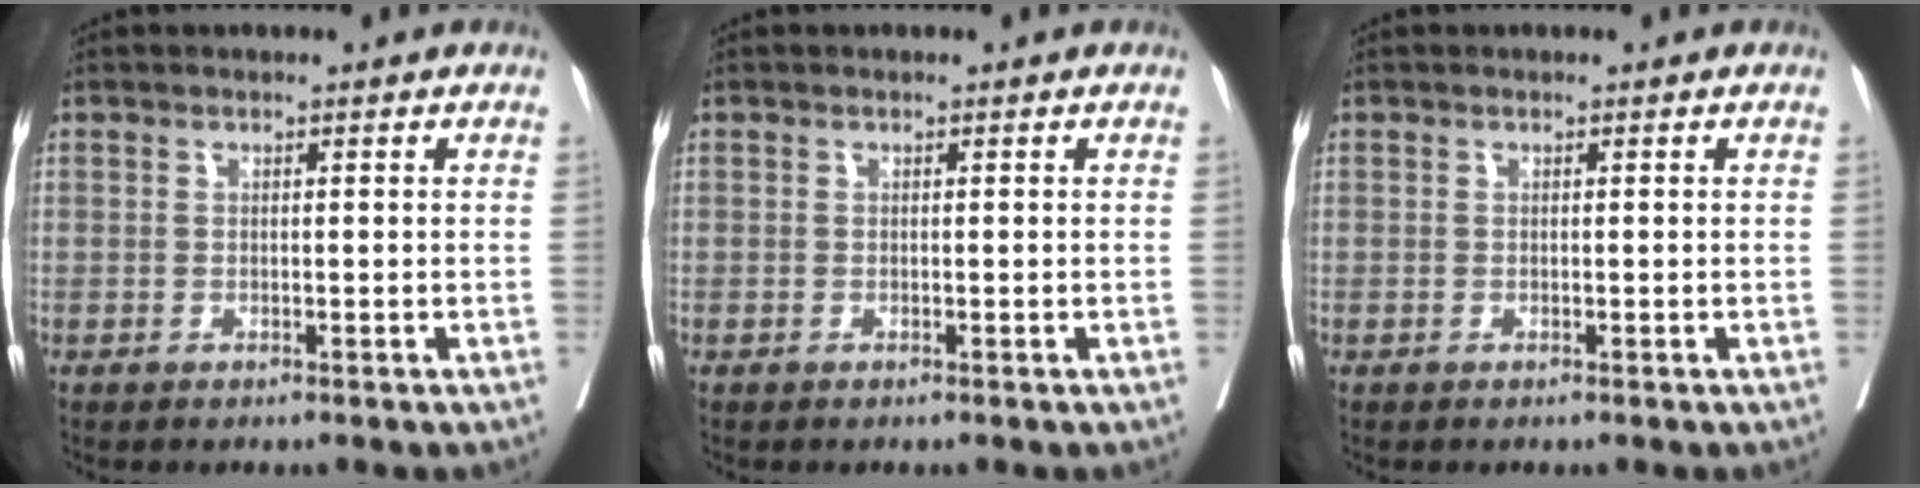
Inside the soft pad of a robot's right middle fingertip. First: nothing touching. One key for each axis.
{"total": 0.0}
{"total": 0.0}